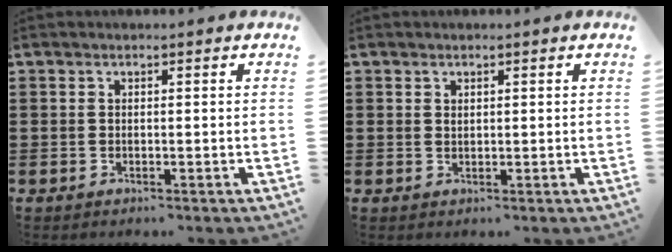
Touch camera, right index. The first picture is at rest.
{"total": 0.7, "force": [0.5, 0.5, 0.3], "torque": [-0.007, 0.002, 0.010]}